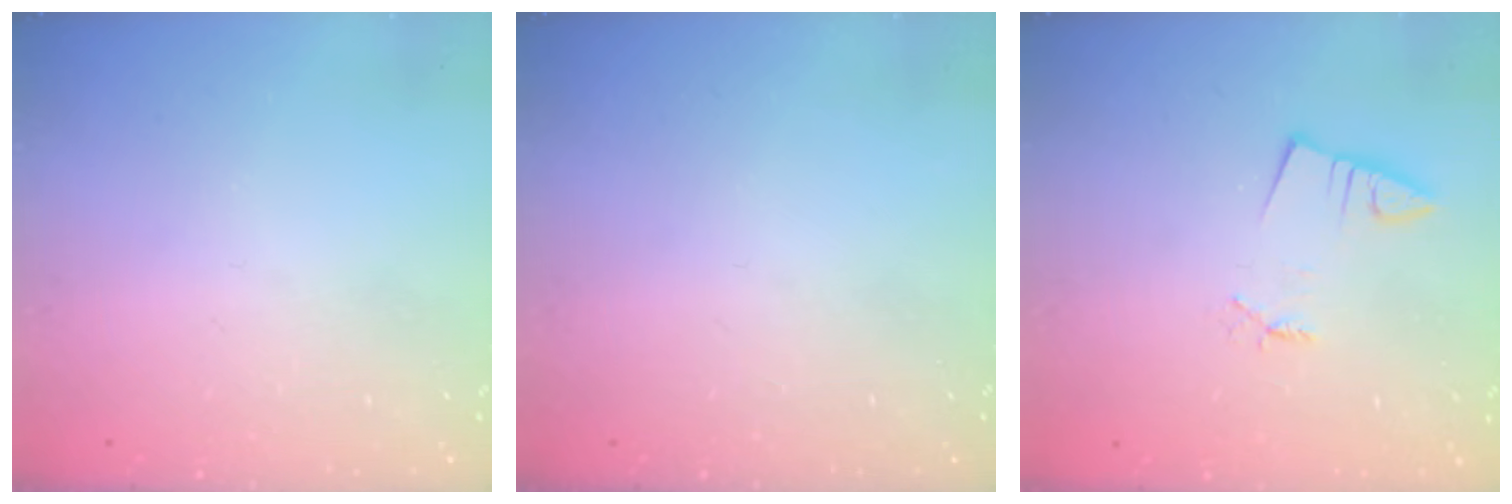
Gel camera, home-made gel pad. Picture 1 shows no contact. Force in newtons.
{"total": 0.0}
{"total": 1.4, "press": 1.4, "slide": 0.1}